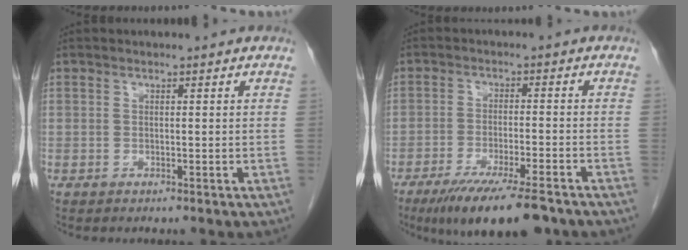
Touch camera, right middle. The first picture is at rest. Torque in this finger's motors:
{"motor_torque": [1.33, -0.81, 0.40, 0.11]}